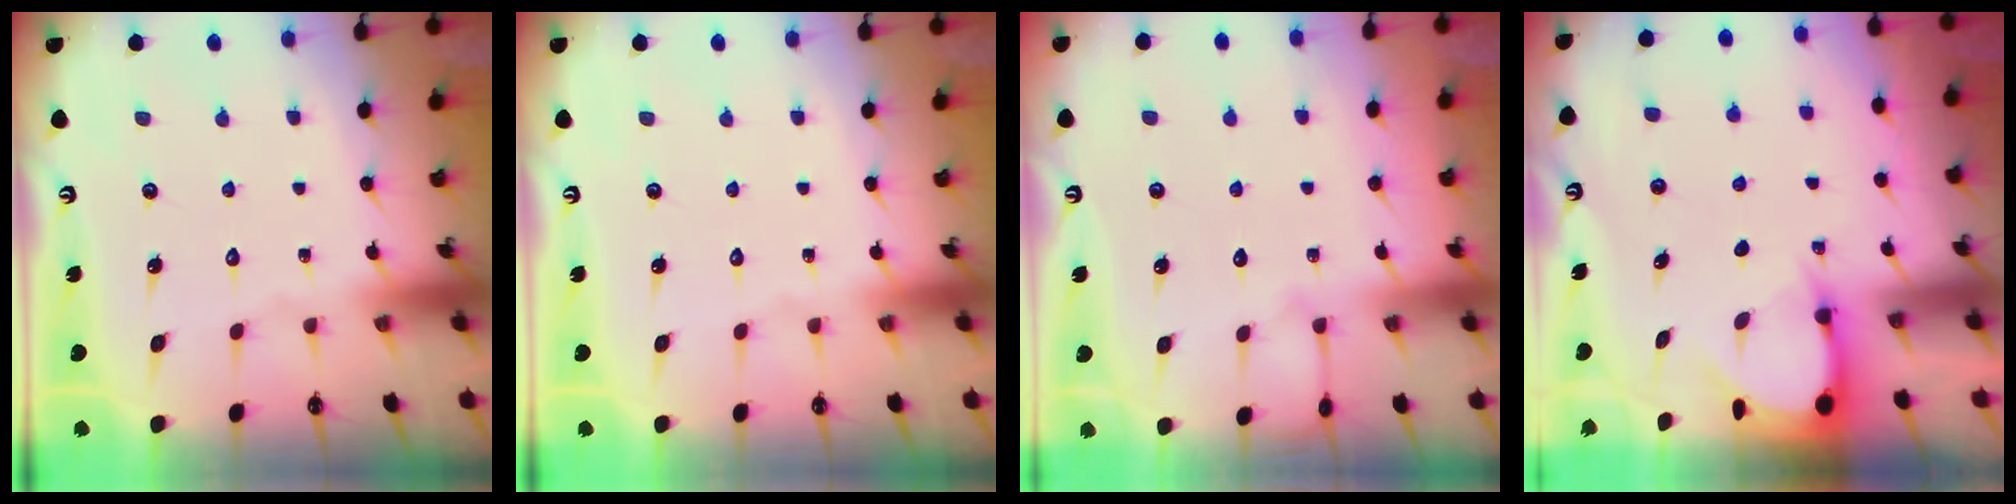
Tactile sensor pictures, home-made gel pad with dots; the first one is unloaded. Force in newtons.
{"total": 0.0}
{"total": 3.7, "press": 3.7, "slide": 0.5}
{"total": 3.5, "press": 3.5, "slide": 0.3}